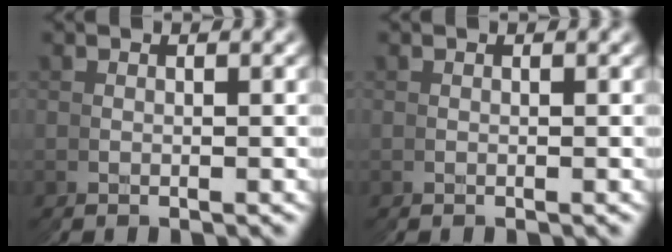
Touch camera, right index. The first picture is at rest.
{"total": 0.0}